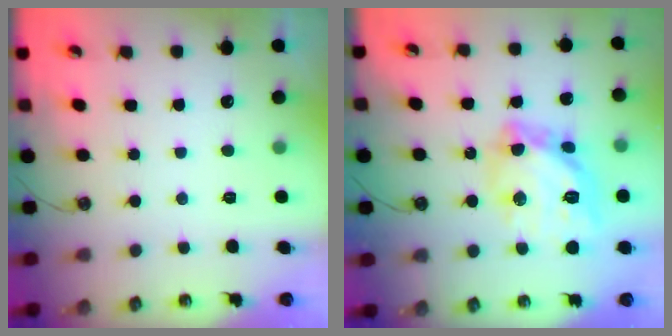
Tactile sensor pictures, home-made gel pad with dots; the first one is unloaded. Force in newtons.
{"total": 17.7, "press": 17.6, "slide": 1.7}